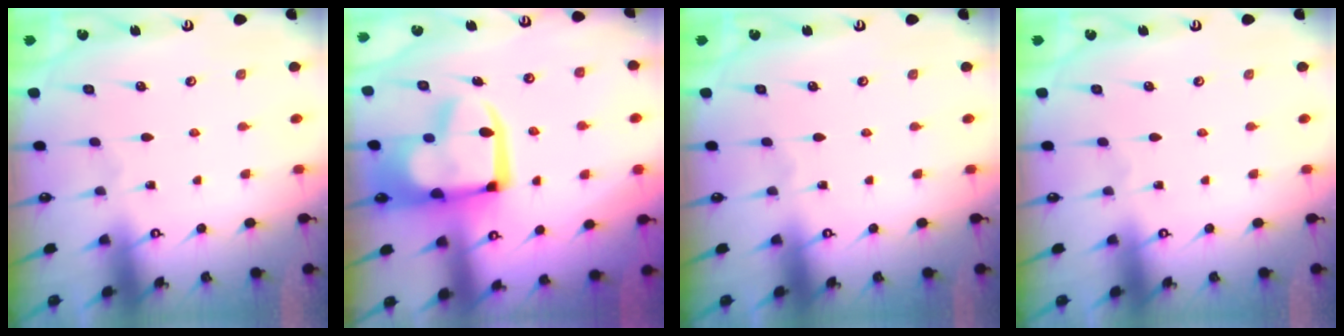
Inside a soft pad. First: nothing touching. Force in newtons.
{"total": 9.6, "press": 9.5, "slide": 1.5}
{"total": 0.0}
{"total": 0.0}